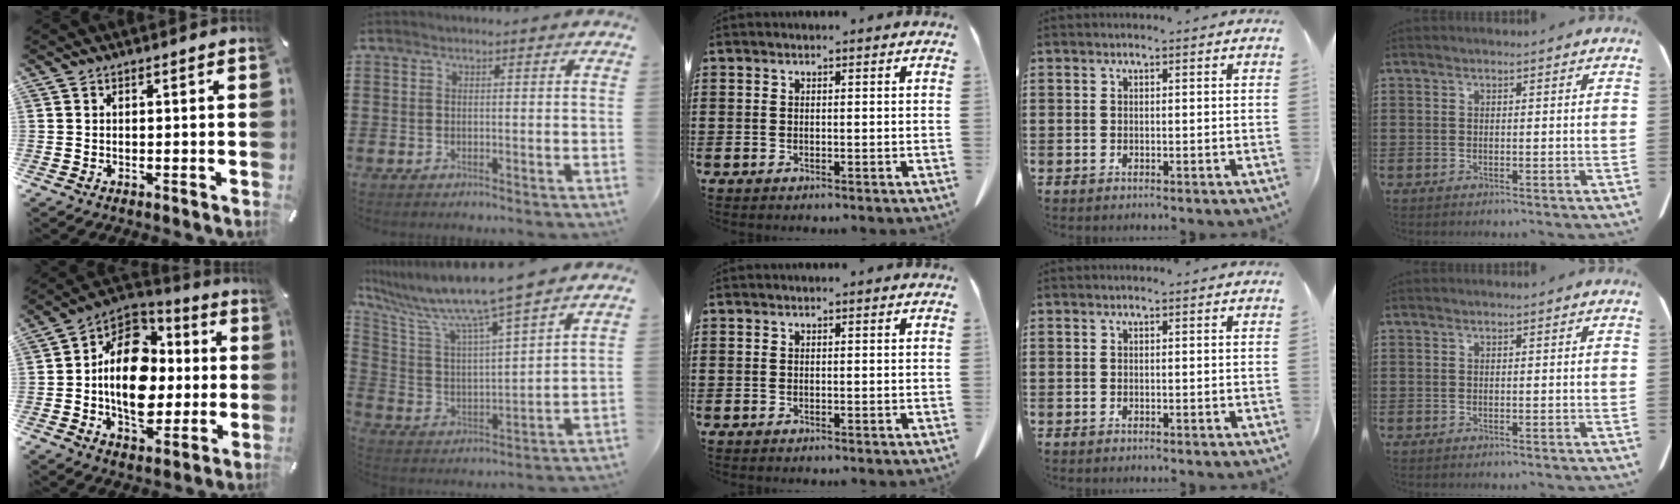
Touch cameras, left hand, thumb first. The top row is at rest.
{"thumb": {"total": 19.2, "force": [-1.5, 14.1, 12.9], "torque": [-0.233, 0.009, -0.030]}, "index": {"total": 8.8, "force": [7.5, -0.6, 4.5], "torque": [-0.122, -0.056, 0.120]}}